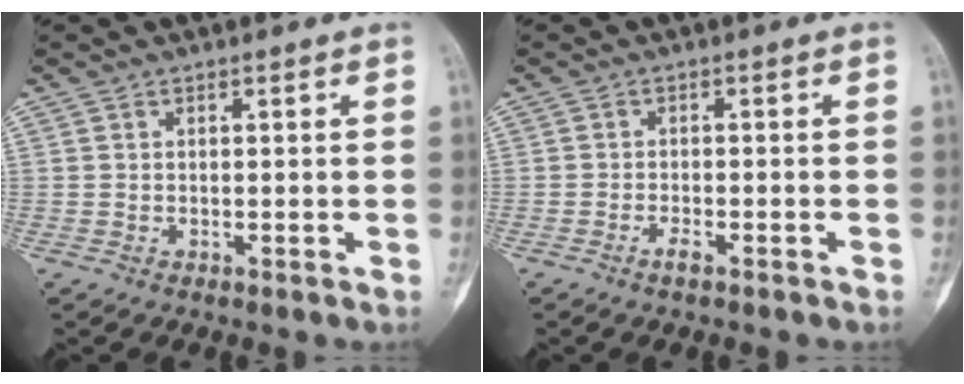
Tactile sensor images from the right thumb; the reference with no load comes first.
{"total": 1.8, "force": [-1.3, 0.7, 1.1], "torque": [-0.019, 0.005, -0.026]}